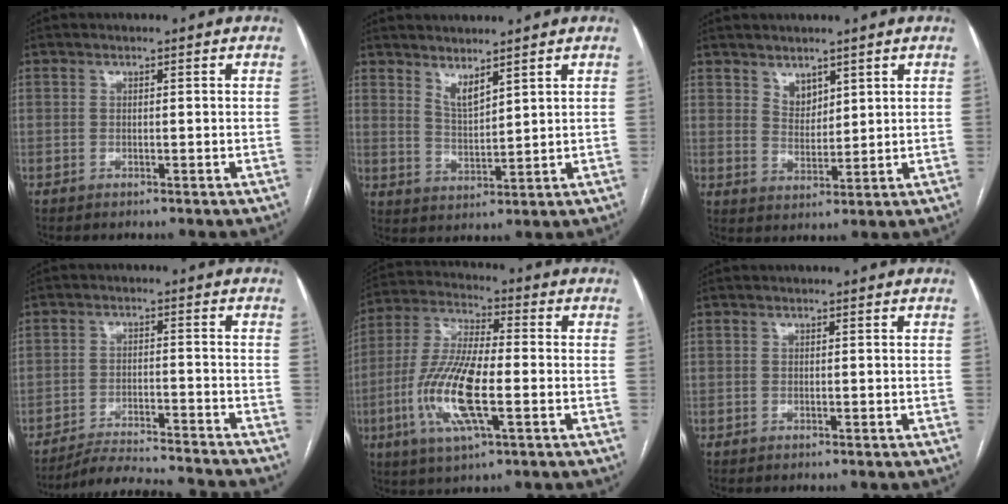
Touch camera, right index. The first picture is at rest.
{"total": 3.7, "force": [3.0, 0.6, 2.0], "torque": [-0.041, -0.016, 0.064]}
{"total": 3.6, "force": [2.6, 2.0, 1.4], "torque": [-0.024, -0.004, 0.056]}
{"total": 12.0, "force": [-11.7, 0.0, 2.7], "torque": [-0.034, -0.005, -0.173]}
{"total": 13.6, "force": [-3.7, 2.9, 12.8], "torque": [-0.273, -0.008, -0.070]}
{"total": 0.0}